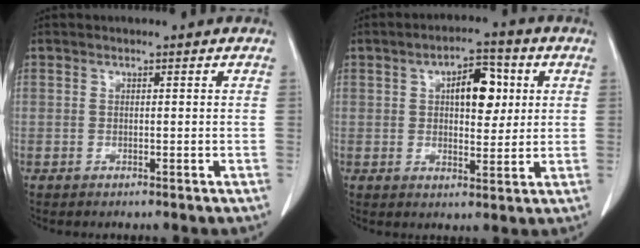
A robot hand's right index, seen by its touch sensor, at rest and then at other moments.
{"total": 7.7, "force": [2.0, 3.5, 6.5], "torque": [-0.095, 0.014, 0.032]}